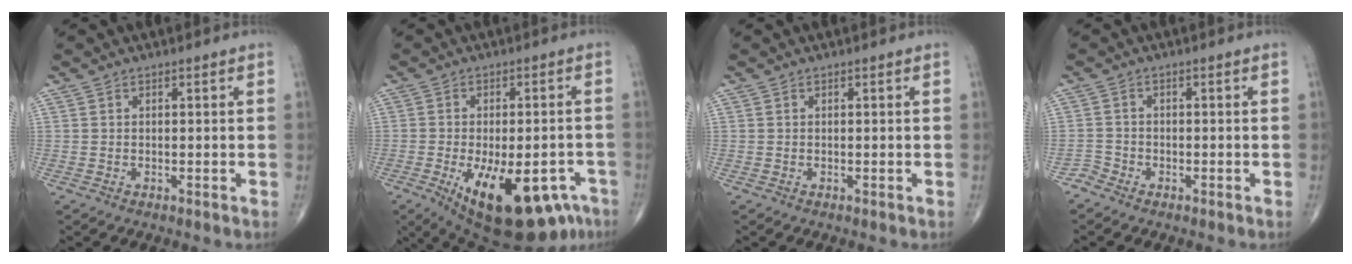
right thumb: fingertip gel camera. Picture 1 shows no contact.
{"total": 20.6, "force": [-9.8, 9.2, 15.6], "torque": [-0.188, 0.006, -0.125]}
{"total": 0.0}
{"total": 1.7, "force": [-1.5, 0.9, -0.2], "torque": [0.004, 0.001, -0.034]}